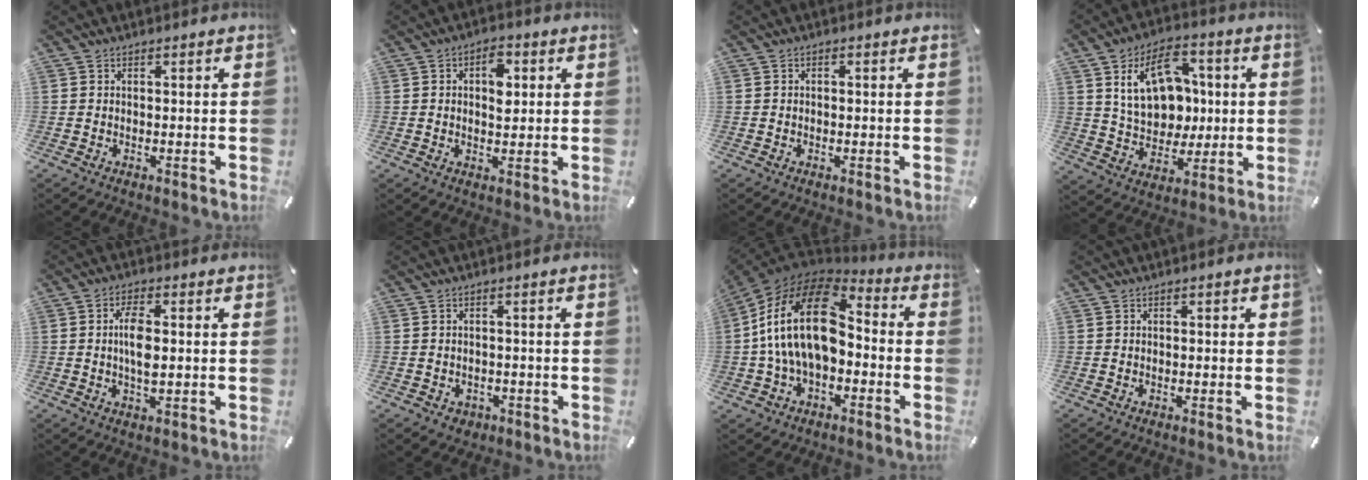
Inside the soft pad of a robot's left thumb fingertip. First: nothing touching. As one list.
[{"total": 6.2, "force": [1.3, 3.7, 4.7], "torque": [-0.056, -0.004, 0.014]}, {"total": 0.9, "force": [-0.1, 0.6, 0.6], "torque": [-0.012, 0.003, -0.004]}, {"total": 16.1, "force": [3.5, 12.3, 9.8], "torque": [-0.162, 0.005, 0.067]}, {"total": 5.9, "force": [0.3, 2.3, 5.4], "torque": [-0.125, -0.003, -0.003]}, {"total": 2.4, "force": [-0.8, 2.1, 0.8], "torque": [-0.015, 0.004, -0.018]}, {"total": 22.6, "force": [1.0, 14.5, 17.3], "torque": [-0.350, 0.029, 0.016]}, {"total": 0.9, "force": [-0.1, 0.6, 0.6], "torque": [-0.011, 0.004, -0.003]}]